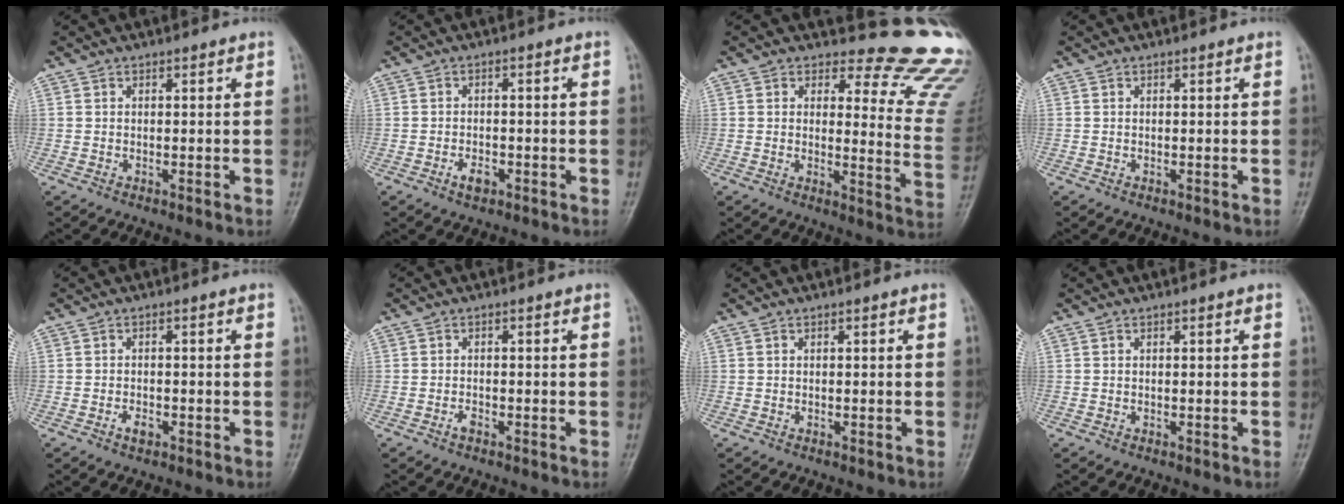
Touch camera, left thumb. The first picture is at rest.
{"total": 2.8, "force": [-1.7, 1.4, 1.7], "torque": [-0.028, 0.013, -0.029]}
{"total": 15.3, "force": [14.8, 3.2, 1.6], "torque": [0.035, -0.178, 0.131]}
{"total": 0.0}
{"total": 2.1, "force": [-1.3, 1.0, 1.2], "torque": [-0.021, 0.012, -0.024]}
{"total": 1.4, "force": [-1.1, 0.5, 0.7], "torque": [-0.015, 0.009, -0.022]}
{"total": 0.0}
{"total": 0.0}